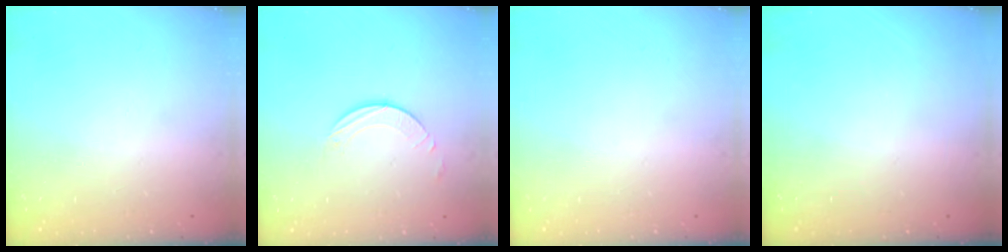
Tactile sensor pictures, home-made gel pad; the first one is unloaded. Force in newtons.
{"total": 1.9, "press": 1.9, "slide": 0.1}
{"total": 0.0}
{"total": 0.0}